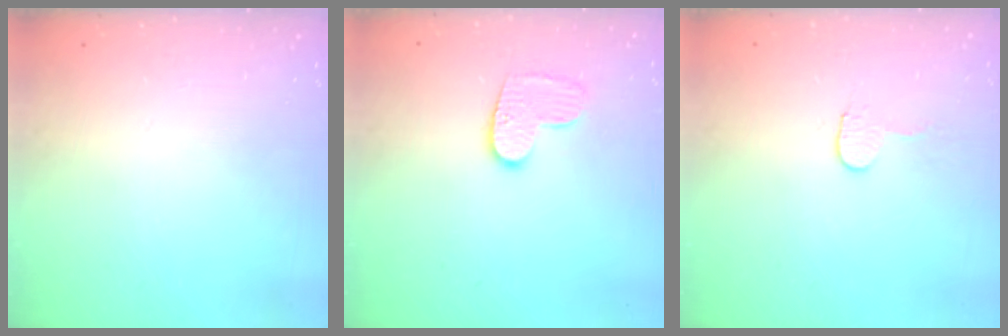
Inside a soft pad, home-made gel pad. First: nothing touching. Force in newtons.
{"total": 8.0, "press": 8.0, "slide": 0.3}
{"total": 3.2, "press": 3.2, "slide": 0.3}